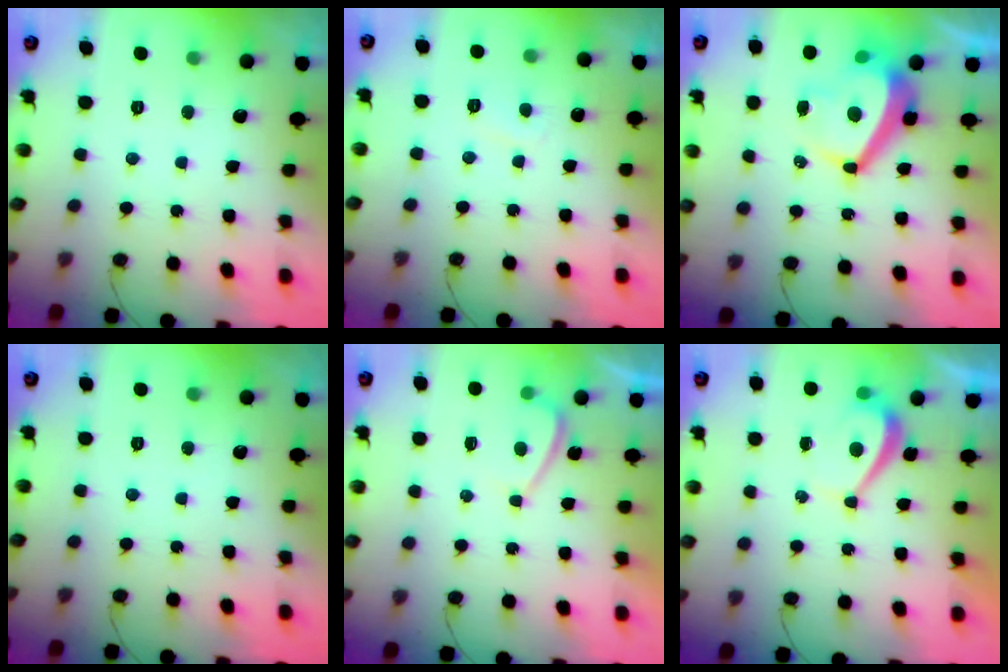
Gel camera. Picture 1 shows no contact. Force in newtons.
{"total": 1.2, "press": 1.1, "slide": 0.5}
{"total": 10.4, "press": 10.1, "slide": 2.3}
{"total": 0.0}
{"total": 2.0, "press": 1.9, "slide": 0.7}
{"total": 2.7, "press": 2.7, "slide": 0.6}